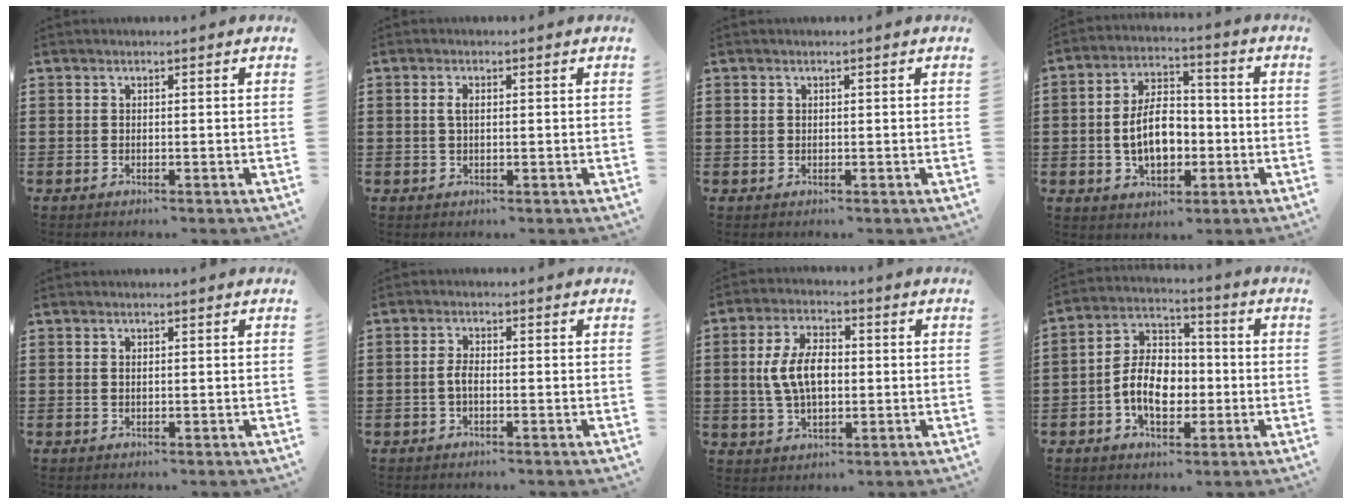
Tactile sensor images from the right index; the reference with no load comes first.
{"total": 1.7, "force": [0.3, 0.7, 1.5], "torque": [-0.033, 0.005, 0.003]}
{"total": 0.6, "force": [0.2, 0.6, 0.2], "torque": [-0.005, 0.003, 0.005]}
{"total": 8.9, "force": [-1.5, 5.2, 7.1], "torque": [-0.129, 0.005, -0.032]}
{"total": 0.5, "force": [0.2, 0.2, 0.4], "torque": [-0.010, 0.000, 0.003]}
{"total": 2.1, "force": [-0.6, 0.7, 1.9], "torque": [-0.052, -0.005, -0.016]}
{"total": 7.8, "force": [0.2, 4.3, 6.5], "torque": [-0.147, 0.009, -0.003]}
{"total": 8.8, "force": [-1.9, 5.8, 6.4], "torque": [-0.137, 0.007, -0.039]}